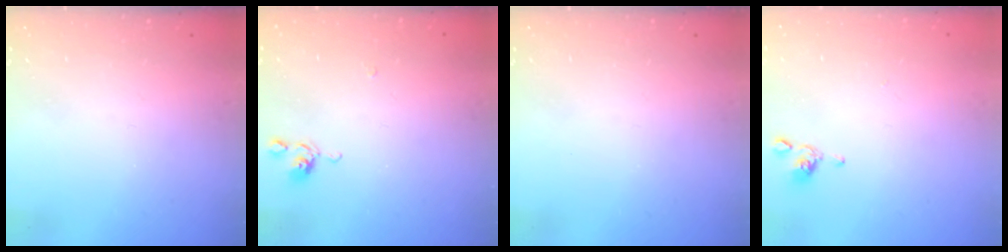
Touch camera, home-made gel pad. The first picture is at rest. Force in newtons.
{"total": 4.9, "press": 4.9, "slide": 0.3}
{"total": 0.0}
{"total": 2.2, "press": 2.2, "slide": 0.2}